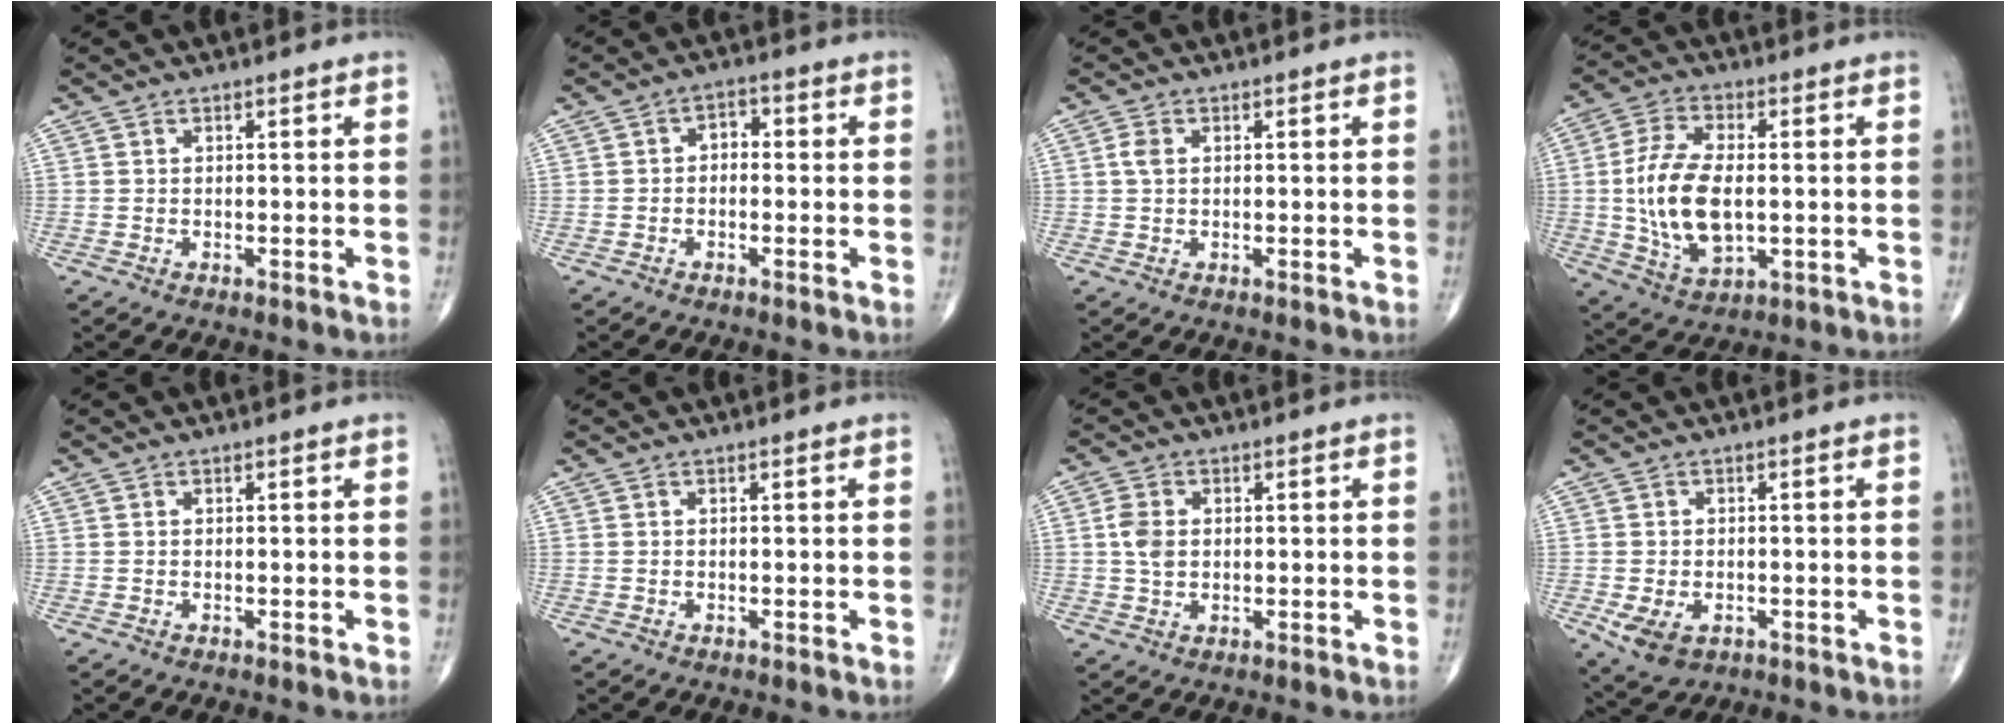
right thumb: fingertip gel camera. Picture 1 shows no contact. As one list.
[{"total": 2.9, "force": [-0.3, 2.1, 1.9], "torque": [-0.012, 0.013, -0.017]}, {"total": 1.9, "force": [0.4, 1.2, 1.4], "torque": [-0.031, 0.005, 0.006]}, {"total": 14.1, "force": [-0.5, 7.5, 11.9], "torque": [-0.231, -0.002, -0.004]}, {"total": 0.0}, {"total": 0.0}, {"total": 4.1, "force": [0.4, 3.0, 2.8], "torque": [-0.051, 0.001, 0.004]}, {"total": 5.6, "force": [-1.9, 3.7, 3.7], "torque": [-0.068, 0.000, -0.023]}]